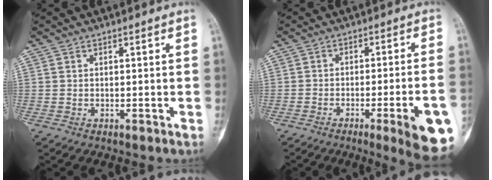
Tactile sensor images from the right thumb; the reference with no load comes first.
{"total": 13.1, "force": [-5.4, 1.7, 11.8], "torque": [-0.133, 0.015, -0.064]}